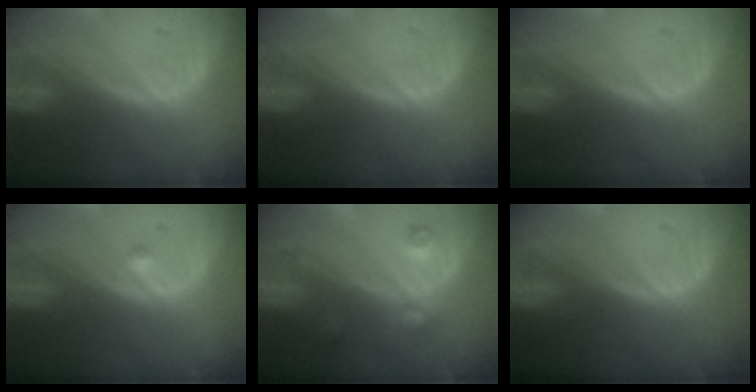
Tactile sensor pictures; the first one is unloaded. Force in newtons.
{"total": 0.0}
{"total": 0.0}
{"total": 0.7, "press": 0.7, "slide": 0.1}
{"total": 3.5, "press": 3.1, "slide": 1.5}
{"total": 0.0}